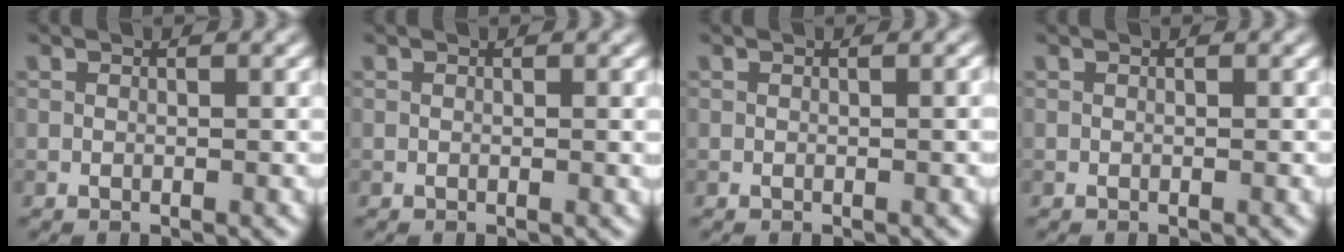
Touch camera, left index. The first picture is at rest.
{"total": 0.0}
{"total": 0.6, "force": [0.0, 0.1, 0.6], "torque": [-0.008, 0.001, 0.000]}
{"total": 0.0}